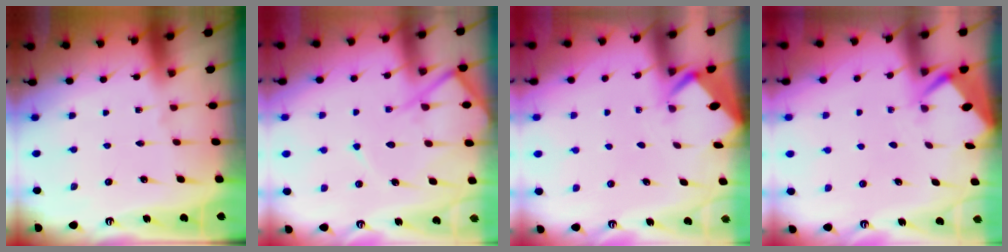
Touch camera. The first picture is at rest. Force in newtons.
{"total": 10.4, "press": 10.3, "slide": 1.0}
{"total": 2.8, "press": 2.8, "slide": 0.2}
{"total": 2.6, "press": 2.6, "slide": 0.4}